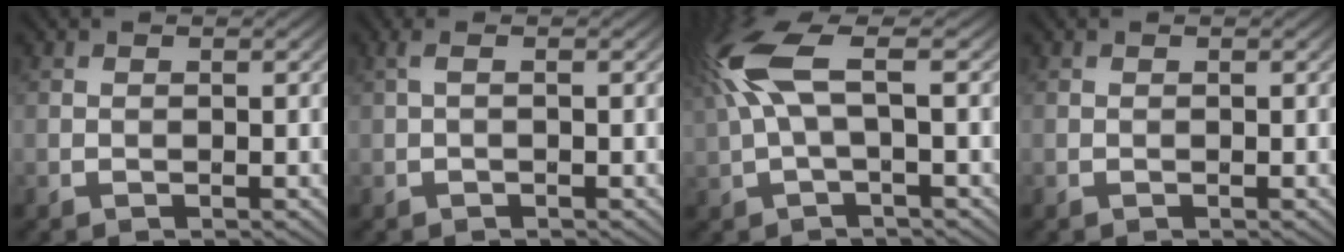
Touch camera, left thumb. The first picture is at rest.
{"total": 1.1, "force": [0.0, 0.1, 1.0], "torque": [-0.023, 0.004, -0.001]}
{"total": 9.1, "force": [2.0, 2.7, 8.5], "torque": [-0.209, 0.026, 0.033]}
{"total": 0.0}